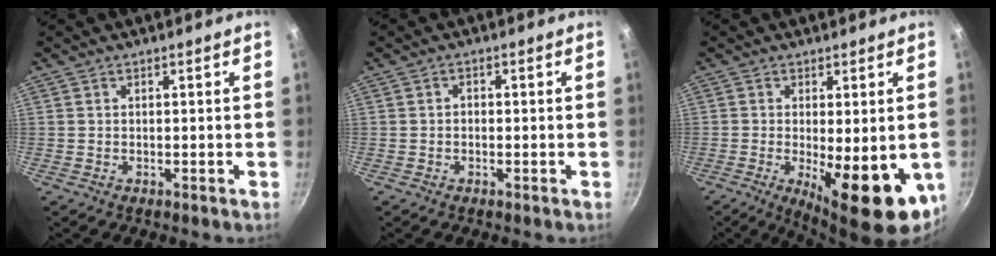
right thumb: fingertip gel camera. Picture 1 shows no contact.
{"total": 1.1, "force": [-0.3, 0.9, 0.7], "torque": [-0.012, 0.007, -0.005]}
{"total": 14.8, "force": [-3.4, 5.1, 13.4], "torque": [-0.170, -0.015, -0.035]}